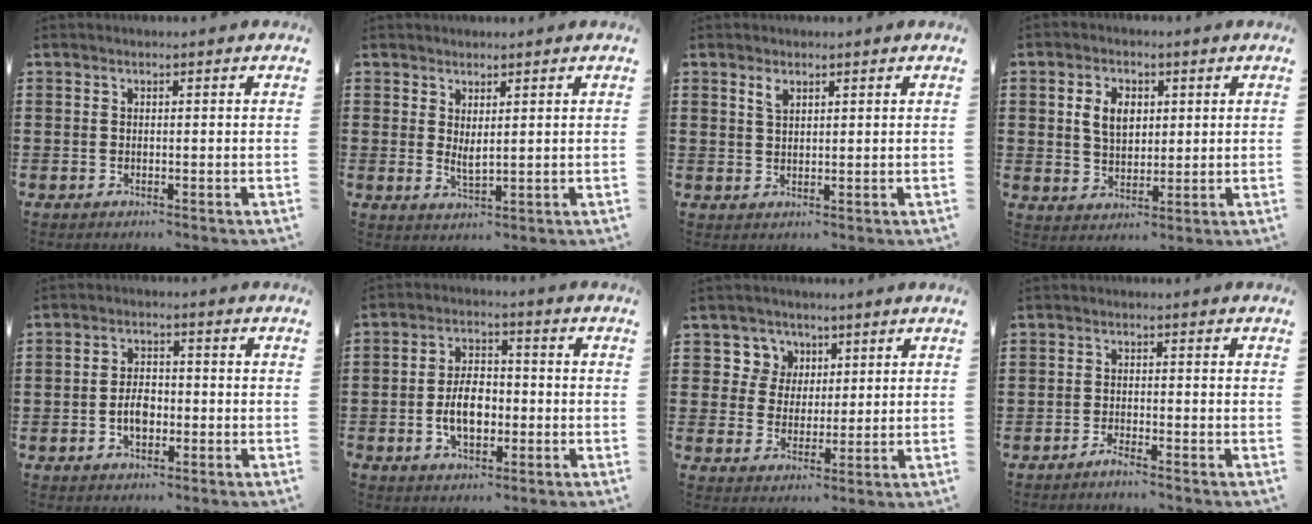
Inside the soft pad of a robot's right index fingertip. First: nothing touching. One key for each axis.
{"total": 2.1, "fx": 1.3, "fy": 0.5, "fz": 1.6, "tx": -0.032, "ty": 0.000, "tz": 0.024}
{"total": 1.9, "fx": 1.2, "fy": 0.9, "fz": 1.1, "tx": -0.027, "ty": 0.003, "tz": 0.023}
{"total": 5.1, "fx": 1.3, "fy": 3.5, "fz": 3.5, "tx": -0.072, "ty": 0.010, "tz": 0.019}
{"total": 3.8, "fx": -0.9, "fy": 2.4, "fz": 2.8, "tx": -0.048, "ty": -0.001, "tz": -0.017}
{"total": 6.7, "fx": -1.5, "fy": 4.0, "fz": 5.1, "tx": -0.088, "ty": 0.000, "tz": -0.031}
{"total": 5.4, "fx": 2.5, "fy": 4.8, "fz": 0.5, "tx": -0.031, "ty": 0.012, "tz": 0.043}
{"total": 1.7, "fx": -1.6, "fy": -0.2, "fz": 0.5, "tx": -0.009, "ty": 0.001, "tz": -0.030}